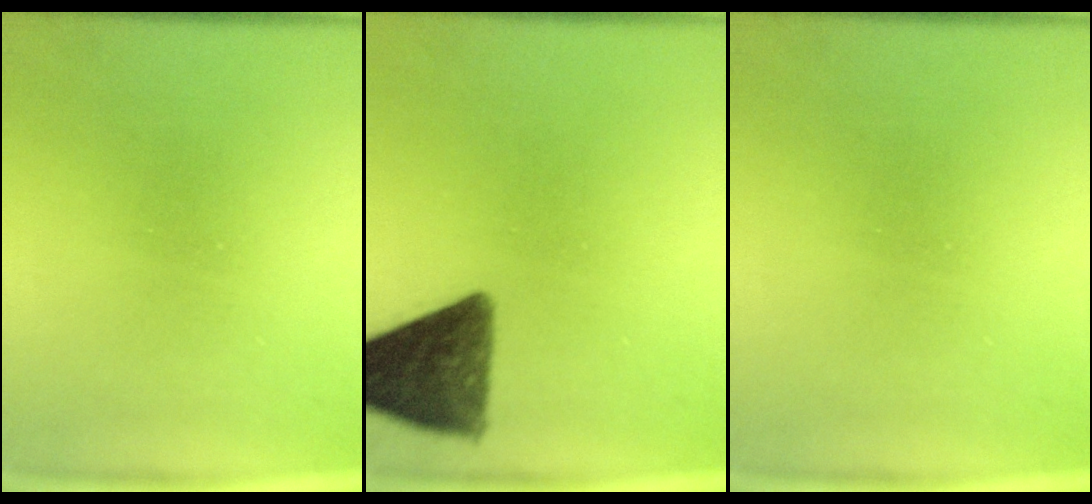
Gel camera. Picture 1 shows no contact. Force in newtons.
{"total": 11.4}
{"total": 0.0}